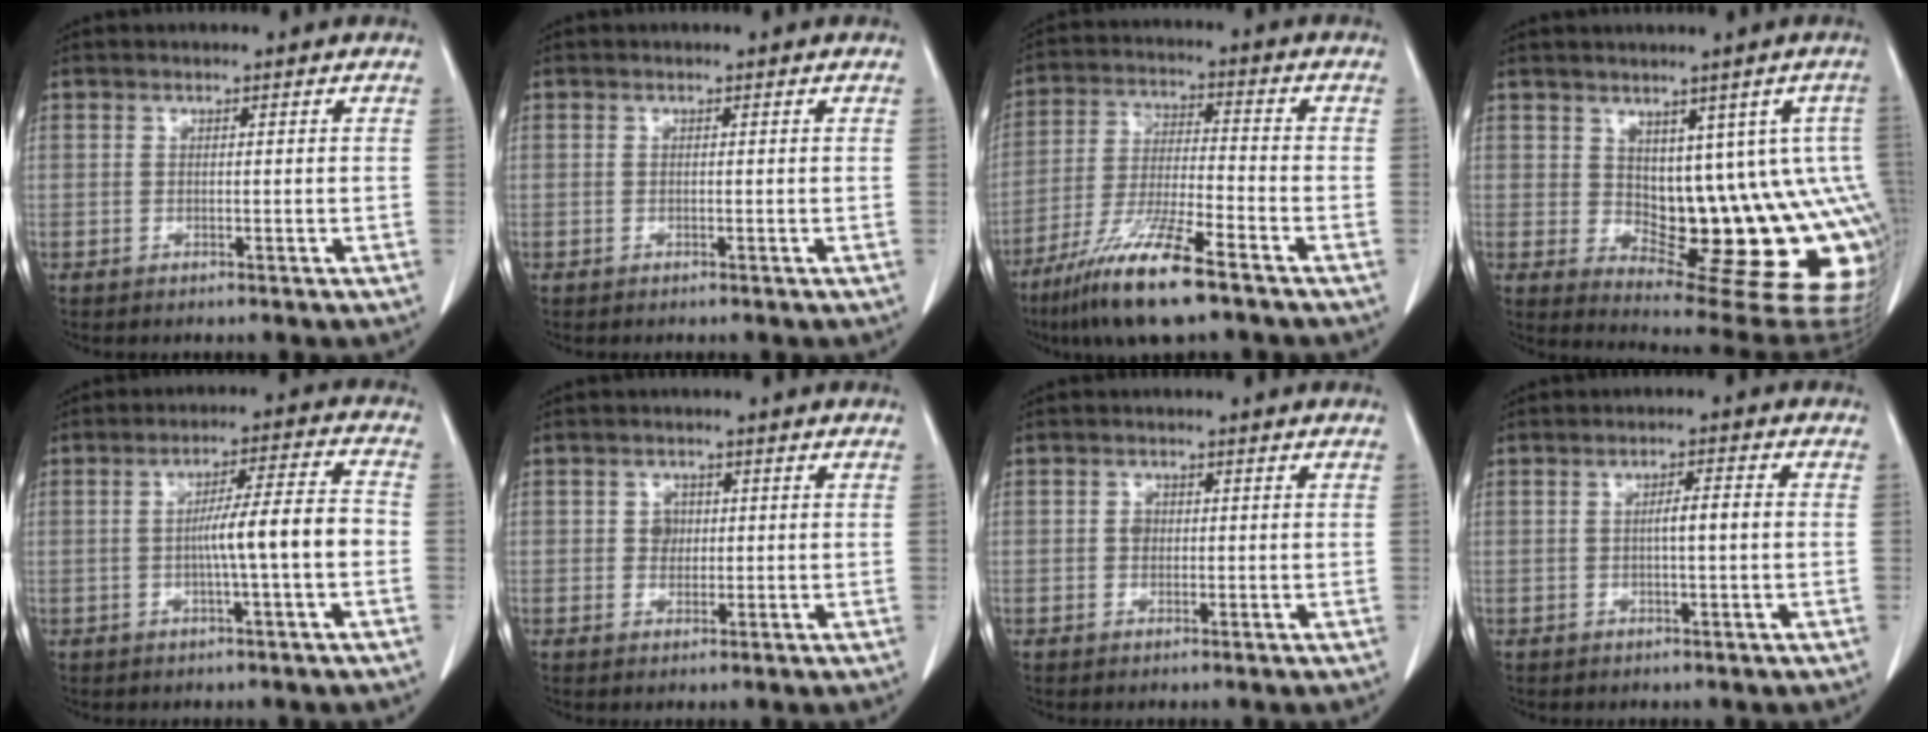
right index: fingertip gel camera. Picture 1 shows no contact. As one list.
[{"total": 0.0}, {"total": 12.8, "force": [-8.5, 0.9, 9.6], "torque": [-0.193, -0.032, -0.158]}, {"total": 14.8, "force": [-0.4, 7.4, 12.8], "torque": [-0.102, 0.019, 0.009]}, {"total": 8.4, "force": [-1.4, -0.1, 8.3], "torque": [-0.133, 0.017, -0.024]}, {"total": 2.2, "force": [0.4, 1.9, 1.0], "torque": [-0.011, 0.001, 0.004]}, {"total": 1.4, "force": [0.1, 1.2, 0.7], "torque": [-0.012, 0.002, 0.000]}, {"total": 3.2, "force": [0.0, 0.3, 3.2], "torque": [-0.056, 0.003, -0.001]}]